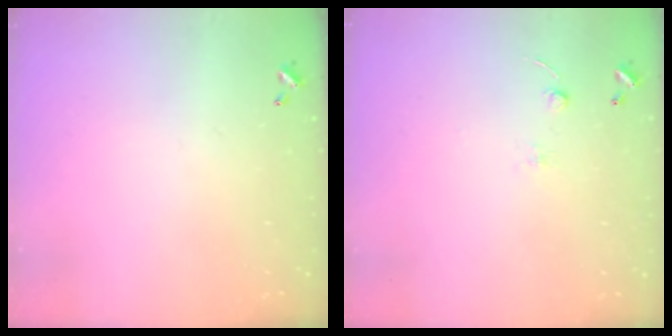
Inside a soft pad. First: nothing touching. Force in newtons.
{"total": 2.5, "press": 2.4, "slide": 0.8}